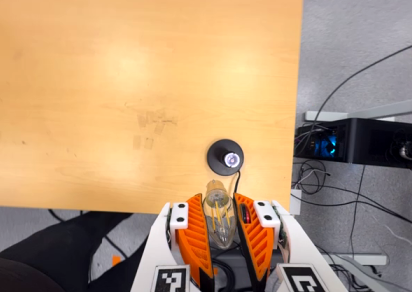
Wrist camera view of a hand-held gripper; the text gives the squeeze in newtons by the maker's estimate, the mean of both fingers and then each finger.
{"total": 11.3, "left": 12.6, "right": 10.0}